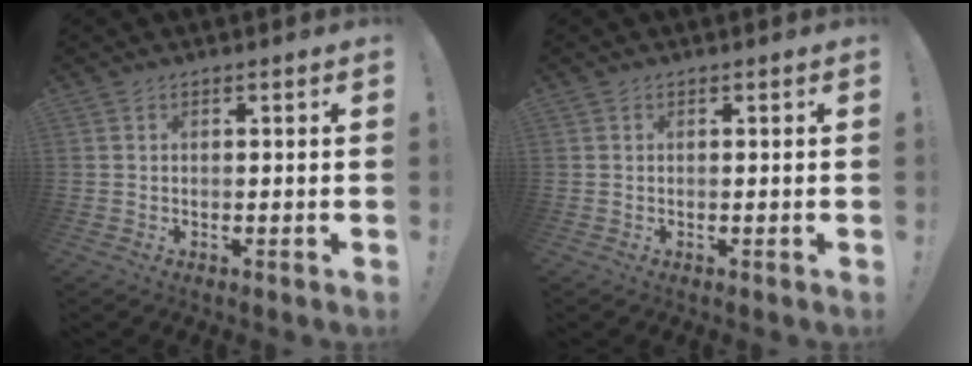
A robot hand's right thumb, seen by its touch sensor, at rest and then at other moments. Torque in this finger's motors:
{"motor_torque": [-0.42, -0.28, 0.18, 0.15, -0.08]}